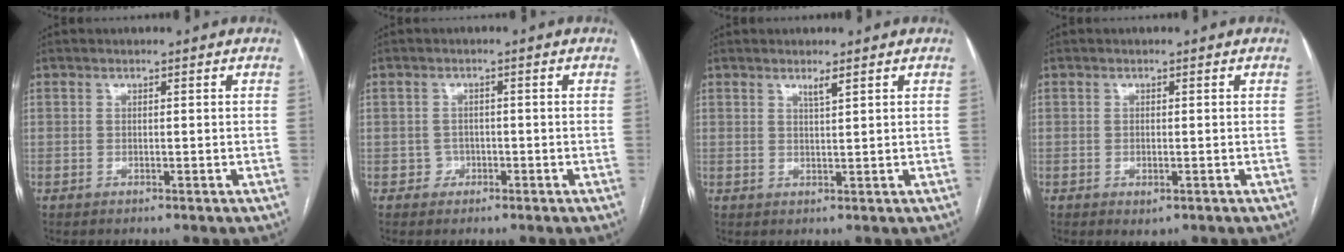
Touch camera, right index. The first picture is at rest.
{"total": 1.8, "force": [-0.8, 1.7, -0.1], "torque": [0.012, 0.010, -0.017]}
{"total": 1.5, "force": [1.1, -0.1, 1.1], "torque": [-0.021, -0.005, 0.021]}
{"total": 1.4, "force": [-0.6, 0.7, 1.1], "torque": [-0.016, -0.002, -0.001]}